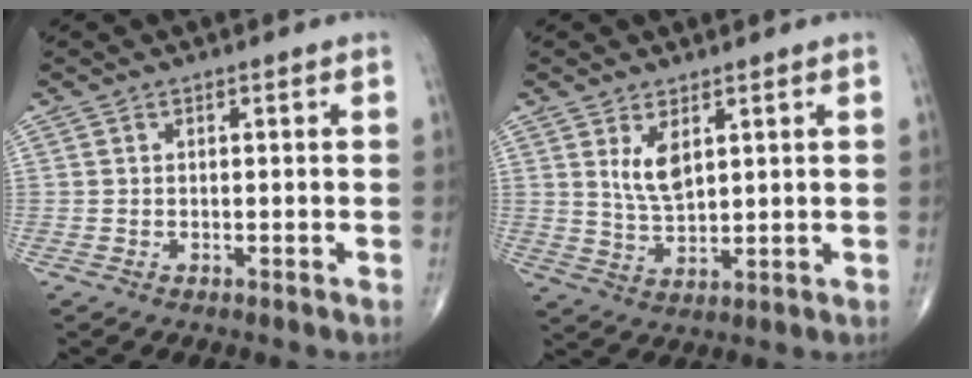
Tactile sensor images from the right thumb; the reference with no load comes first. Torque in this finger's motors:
{"motor_torque": [-0.37, -0.03, 0.42, 0.21, 0.14]}